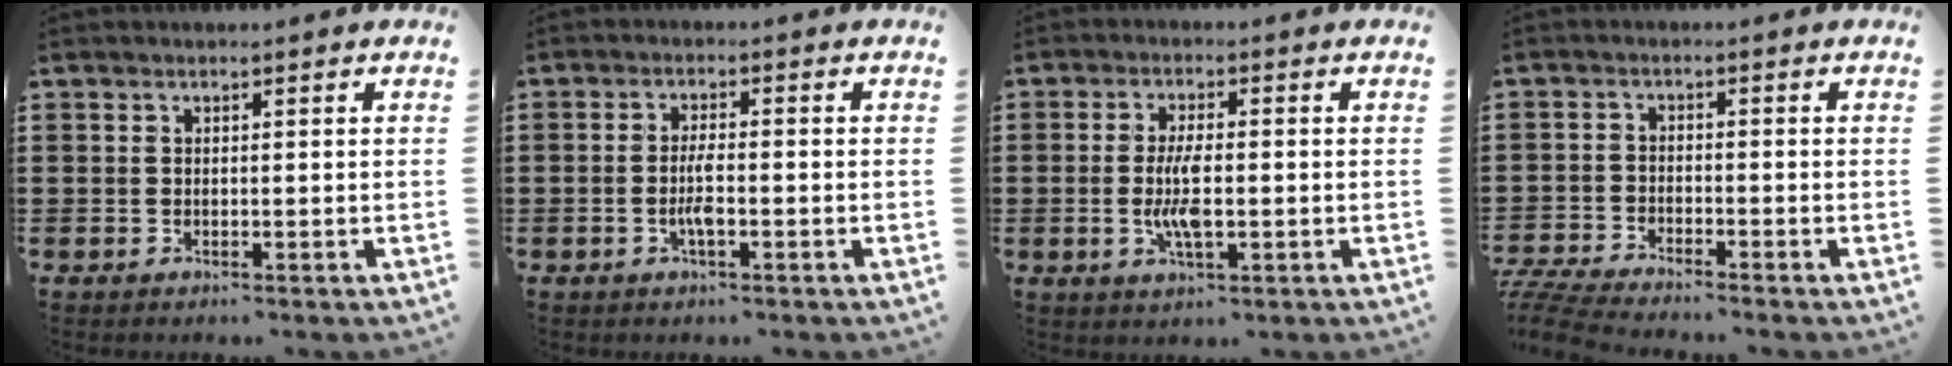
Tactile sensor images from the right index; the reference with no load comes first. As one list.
[{"total": 3.5, "force": [-1.0, 0.8, 3.2], "torque": [-0.071, -0.001, -0.024]}, {"total": 5.7, "force": [-0.8, 1.8, 5.4], "torque": [-0.114, -0.003, -0.021]}, {"total": 4.0, "force": [-4.0, -0.2, 0.8], "torque": [-0.034, -0.014, -0.086]}]